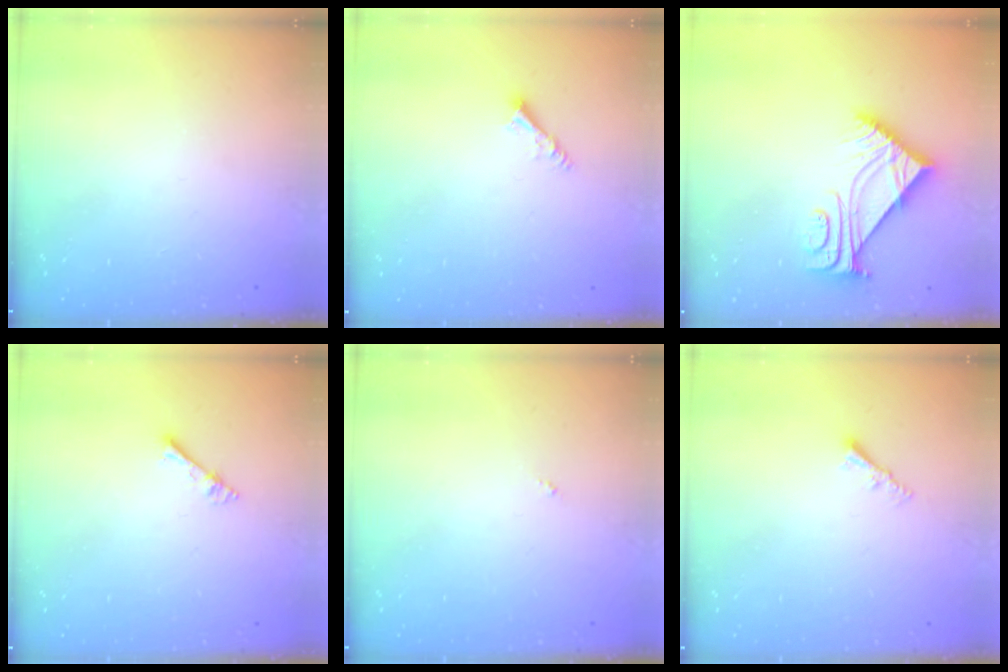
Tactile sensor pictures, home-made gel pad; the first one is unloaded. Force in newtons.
{"total": 3.9, "press": 3.9, "slide": 0.5}
{"total": 7.6, "press": 7.6, "slide": 0.7}
{"total": 4.9, "press": 4.9, "slide": 0.6}
{"total": 0.0}
{"total": 2.0, "press": 2.0, "slide": 0.3}